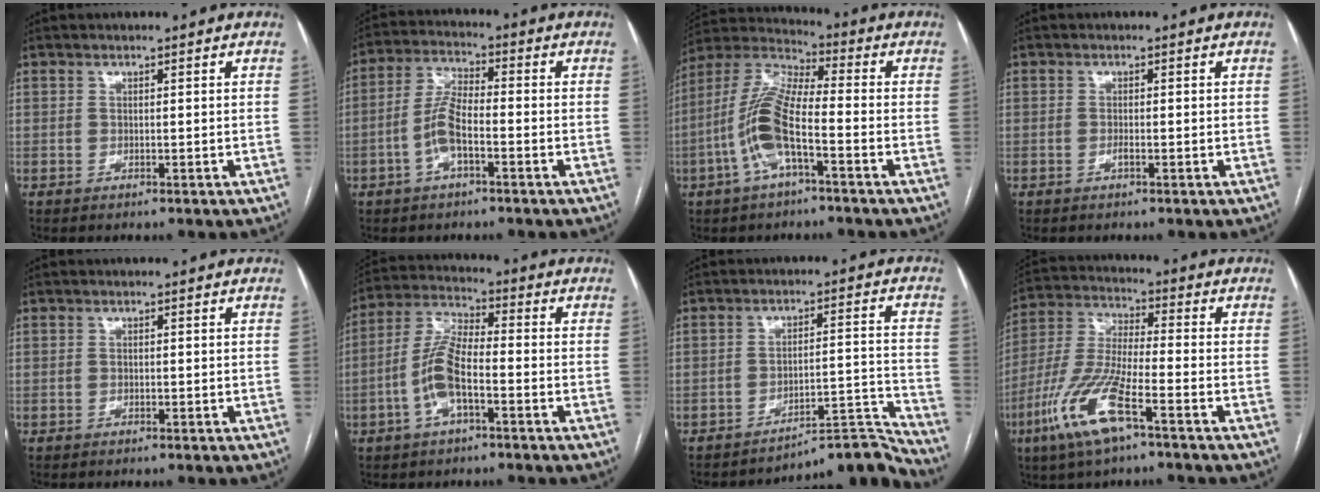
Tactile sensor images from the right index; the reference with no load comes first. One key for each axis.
{"total": 6.8, "fx": -2.3, "fy": 2.1, "fz": 6.0, "tx": -0.135, "ty": 0.012, "tz": -0.048}
{"total": 11.6, "fx": -3.8, "fy": 2.8, "fz": 10.6, "tx": -0.240, "ty": 0.013, "tz": -0.076}
{"total": 0.7, "fx": -0.4, "fy": 0.0, "fz": 0.6, "tx": -0.012, "ty": 0.000, "tz": -0.007}
{"total": 0.0}
{"total": 8.9, "fx": -2.8, "fy": 2.8, "fz": 8.0, "tx": -0.182, "ty": 0.012, "tz": -0.057}
{"total": 9.8, "fx": -9.8, "fy": -0.4, "fz": 0.6, "tx": 0.021, "ty": 0.055, "tz": -0.139}
{"total": 12.9, "fx": -6.5, "fy": 1.9, "fz": 11.0, "tx": -0.241, "ty": -0.016, "tz": -0.130}